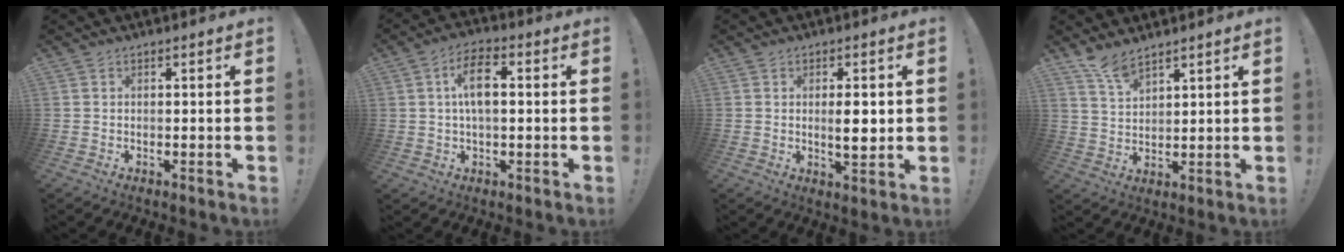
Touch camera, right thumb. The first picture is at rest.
{"total": 9.1, "force": [1.7, 4.8, 7.5], "torque": [-0.117, 0.010, 0.030]}
{"total": 5.5, "force": [0.3, 1.4, 5.3], "torque": [-0.065, -0.012, -0.001]}
{"total": 6.1, "force": [5.1, 1.6, 2.8], "torque": [-0.058, -0.032, 0.094]}